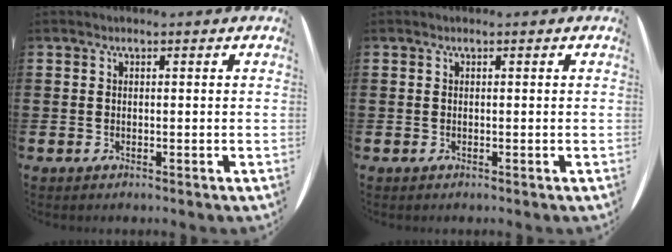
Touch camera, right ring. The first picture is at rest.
{"total": 0.0}